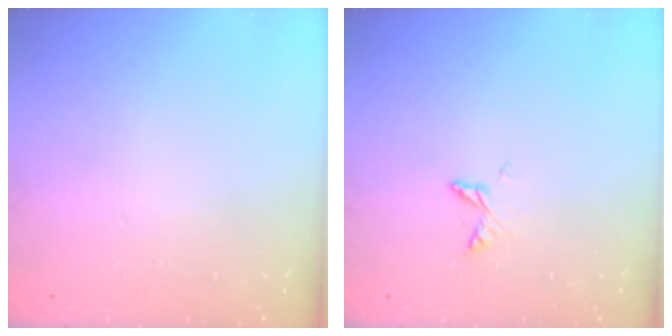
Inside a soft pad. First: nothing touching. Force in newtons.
{"total": 4.6, "press": 4.6, "slide": 0.5}